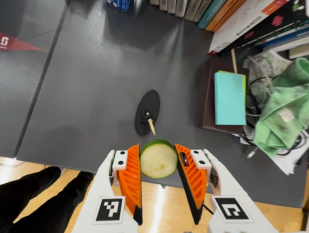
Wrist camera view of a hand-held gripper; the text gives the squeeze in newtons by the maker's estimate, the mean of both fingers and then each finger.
{"total": 9.2, "left": 9.6, "right": 8.9}